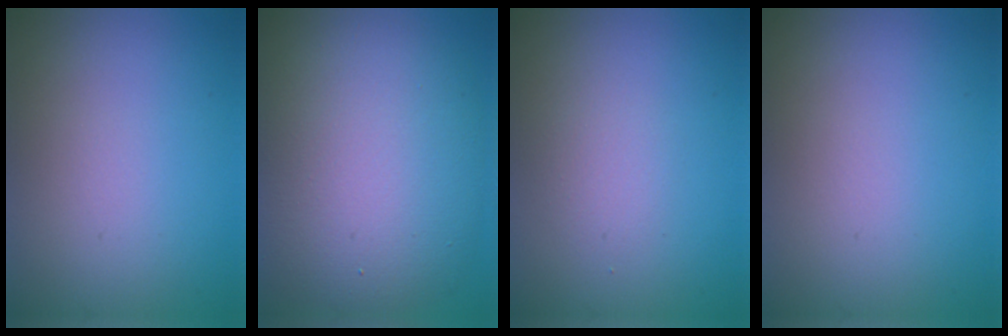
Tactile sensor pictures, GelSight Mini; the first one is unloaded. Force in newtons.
{"total": 11.6, "press": 11.6, "slide": 0.9}
{"total": 1.3, "press": 1.3, "slide": 0.0}
{"total": 0.0}